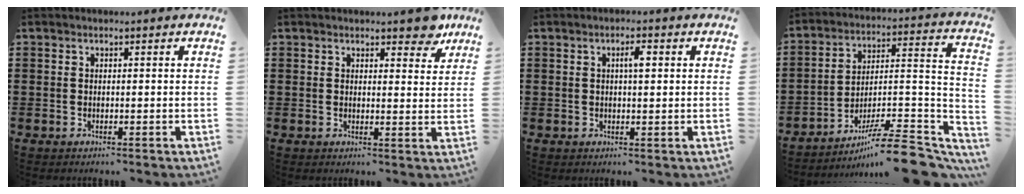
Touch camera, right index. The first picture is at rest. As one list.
[{"total": 3.9, "force": [3.3, 1.4, 1.7], "torque": [-0.009, -0.009, 0.055]}, {"total": 2.4, "force": [0.5, 0.6, 2.2], "torque": [-0.036, 0.003, 0.004]}, {"total": 10.6, "force": [-8.4, 1.6, 6.4], "torque": [-0.085, 0.026, -0.156]}]